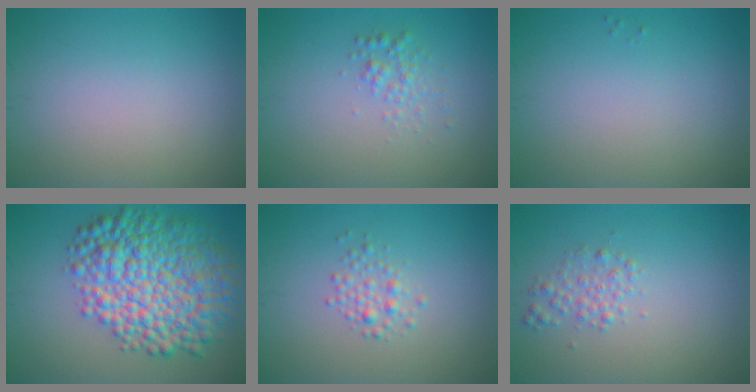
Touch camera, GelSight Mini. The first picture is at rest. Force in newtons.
{"total": 1.5, "press": 1.5, "slide": 0.1}
{"total": 0.0}
{"total": 11.1, "press": 11.1, "slide": 0.2}
{"total": 1.6, "press": 1.6, "slide": 0.0}
{"total": 1.7, "press": 1.7, "slide": 0.0}